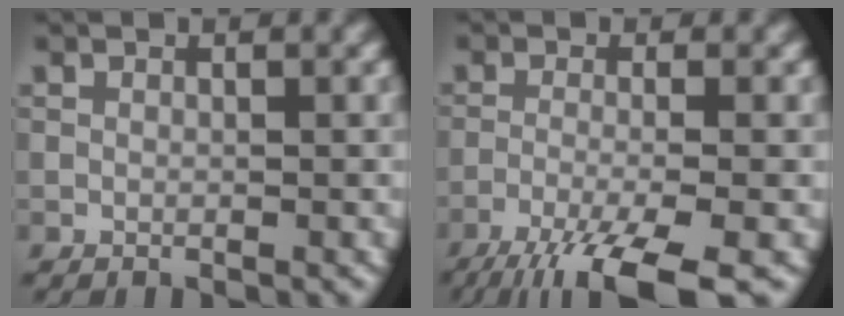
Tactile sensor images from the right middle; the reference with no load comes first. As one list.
[{"total": 8.3, "force": [-5.5, 1.7, 5.9], "torque": [-0.093, -0.015, -0.104]}]